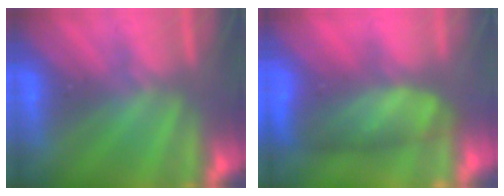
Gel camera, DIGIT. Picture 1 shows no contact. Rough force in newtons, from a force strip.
{"total": 10.9}